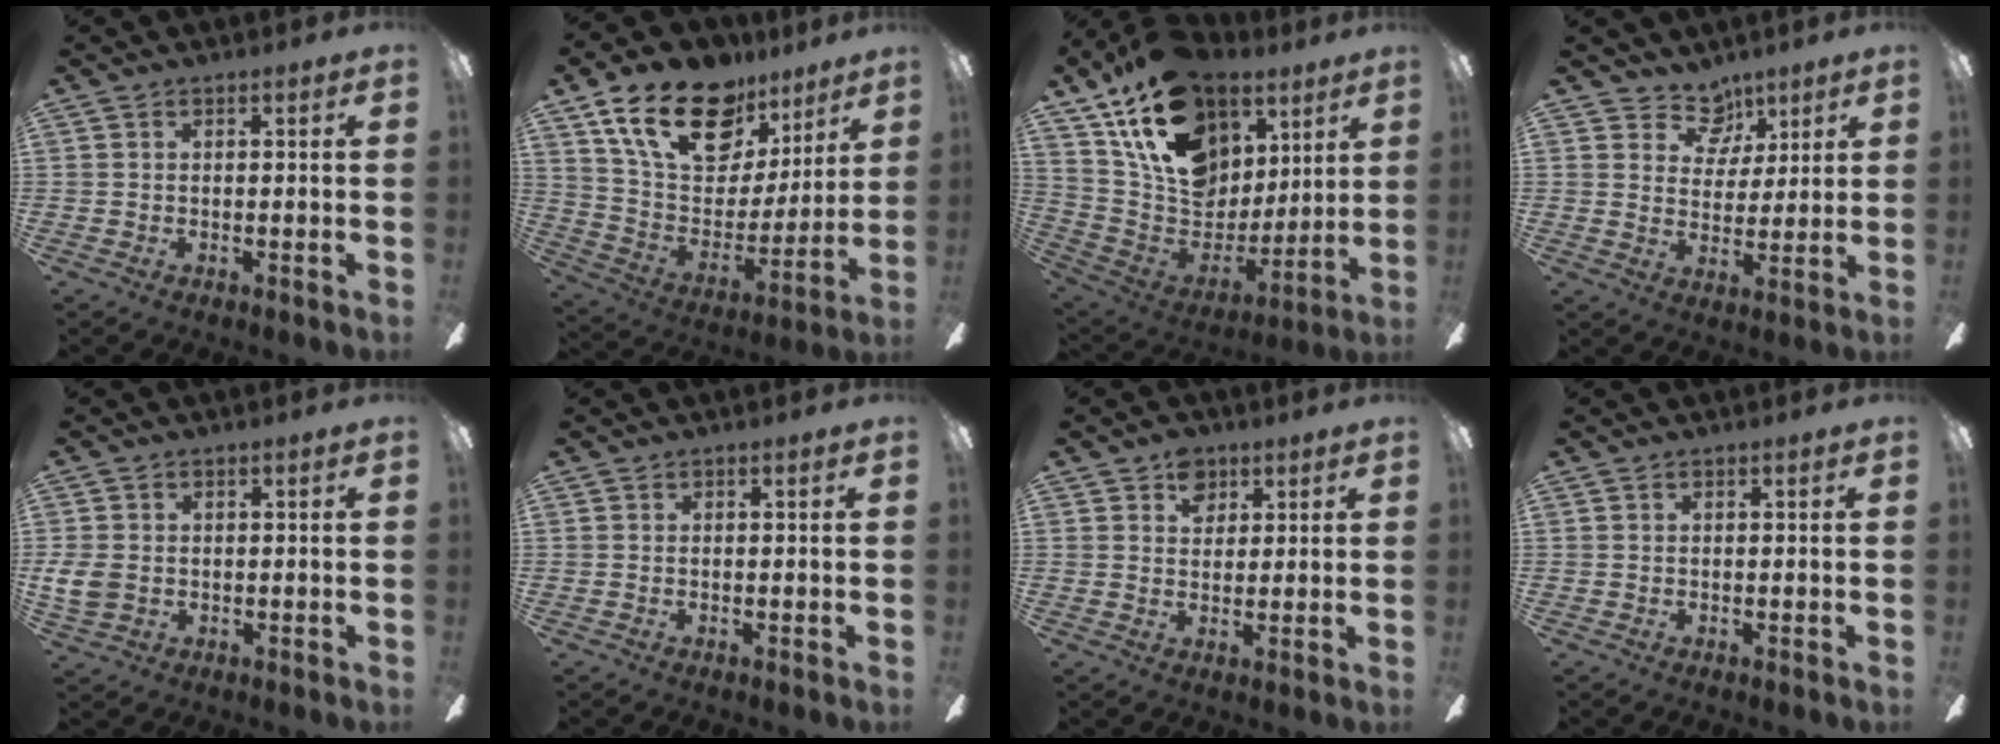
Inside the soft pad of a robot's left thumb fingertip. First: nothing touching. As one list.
[{"total": 22.9, "force": [13.8, 13.3, 12.6], "torque": [-0.206, -0.065, 0.248]}, {"total": 22.5, "force": [13.2, 14.2, 11.4], "torque": [-0.209, -0.061, 0.249]}, {"total": 8.5, "force": [5.8, 5.8, 2.2], "torque": [-0.029, -0.032, 0.107]}, {"total": 5.3, "force": [-0.1, 4.2, 3.3], "torque": [-0.084, 0.002, -0.003]}, {"total": 0.0}, {"total": 5.7, "force": [3.2, 4.1, 2.4], "torque": [-0.027, -0.001, 0.056]}, {"total": 0.0}]